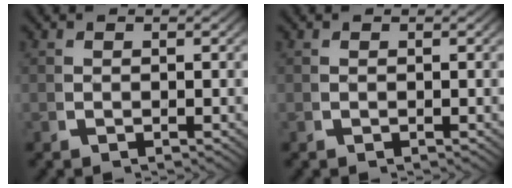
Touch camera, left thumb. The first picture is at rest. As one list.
[{"total": 0.0}]